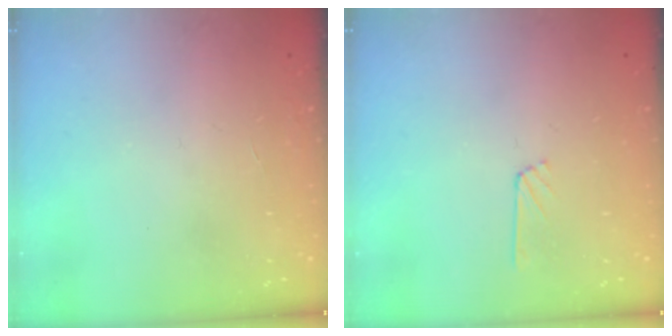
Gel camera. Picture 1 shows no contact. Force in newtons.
{"total": 4.5, "press": 4.5, "slide": 0.5}